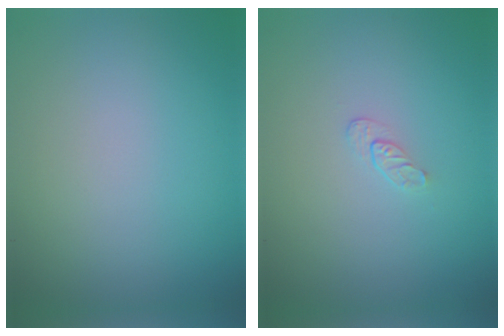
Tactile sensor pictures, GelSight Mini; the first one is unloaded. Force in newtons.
{"total": 0.8, "press": 0.5, "slide": 0.7}